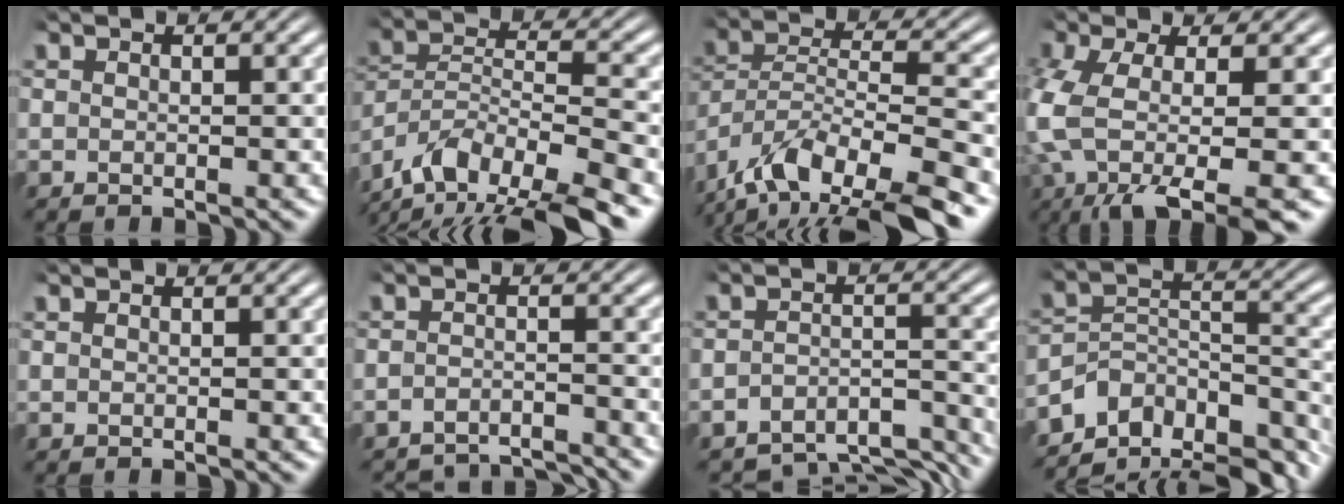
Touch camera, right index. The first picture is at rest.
{"total": 9.0, "force": [-5.1, 5.2, 5.3], "torque": [-0.115, -0.040, -0.069]}
{"total": 8.1, "force": [-4.2, 3.9, 5.7], "torque": [-0.118, -0.037, -0.052]}
{"total": 8.9, "force": [-3.9, 3.9, 6.9], "torque": [-0.164, -0.049, -0.038]}
{"total": 0.0}
{"total": 5.3, "force": [-5.3, 0.5, 0.3], "torque": [0.004, -0.018, -0.083]}
{"total": 8.8, "force": [-7.9, 2.7, 2.9], "torque": [-0.028, -0.024, -0.118]}
{"total": 15.5, "force": [-8.7, 9.9, 8.1], "torque": [-0.127, -0.050, -0.125]}